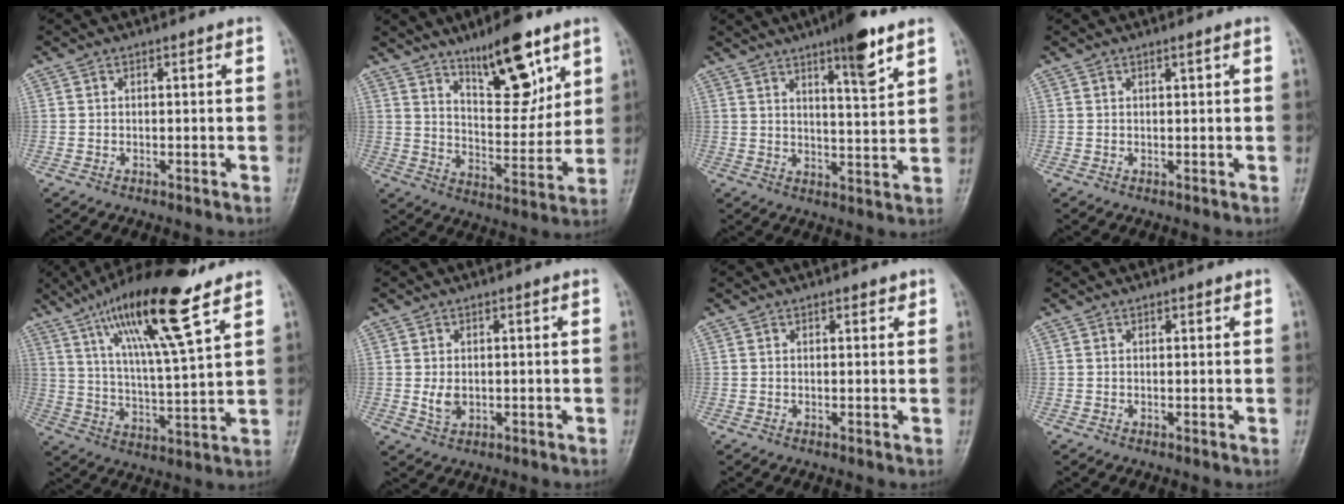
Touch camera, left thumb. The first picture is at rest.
{"total": 14.6, "force": [9.1, 5.2, 10.2], "torque": [-0.120, -0.060, 0.153]}
{"total": 9.6, "force": [6.1, 1.8, 7.2], "torque": [-0.097, -0.036, 0.090]}
{"total": 0.7, "force": [0.5, 0.1, 0.6], "torque": [-0.009, -0.001, 0.008]}
{"total": 19.3, "force": [11.6, 3.6, 15.0], "torque": [-0.248, -0.042, 0.204]}
{"total": 2.9, "force": [0.1, 2.1, 2.0], "torque": [-0.032, -0.007, 0.007]}
{"total": 1.5, "force": [1.0, 0.8, 0.8], "torque": [-0.001, -0.004, 0.010]}
{"total": 1.1, "force": [0.7, 0.5, 0.6], "torque": [-0.004, -0.002, 0.008]}